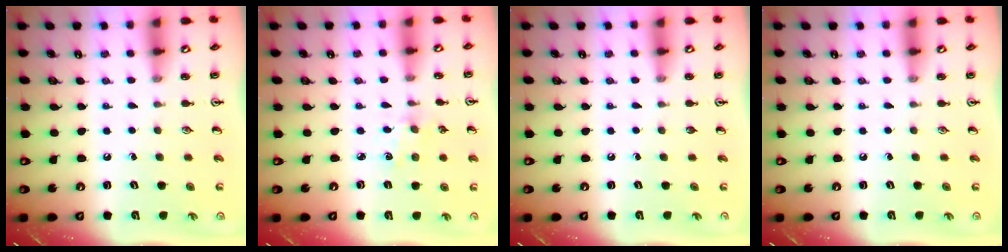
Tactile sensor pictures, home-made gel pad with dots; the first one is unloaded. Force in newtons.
{"total": 2.3, "press": 2.2, "slide": 0.4}
{"total": 0.0}
{"total": 0.0}